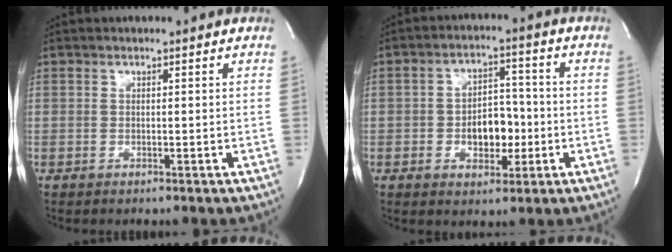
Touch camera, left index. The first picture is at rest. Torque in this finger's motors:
{"motor_torque": [0.04, 0.00, 0.14, 0.07]}